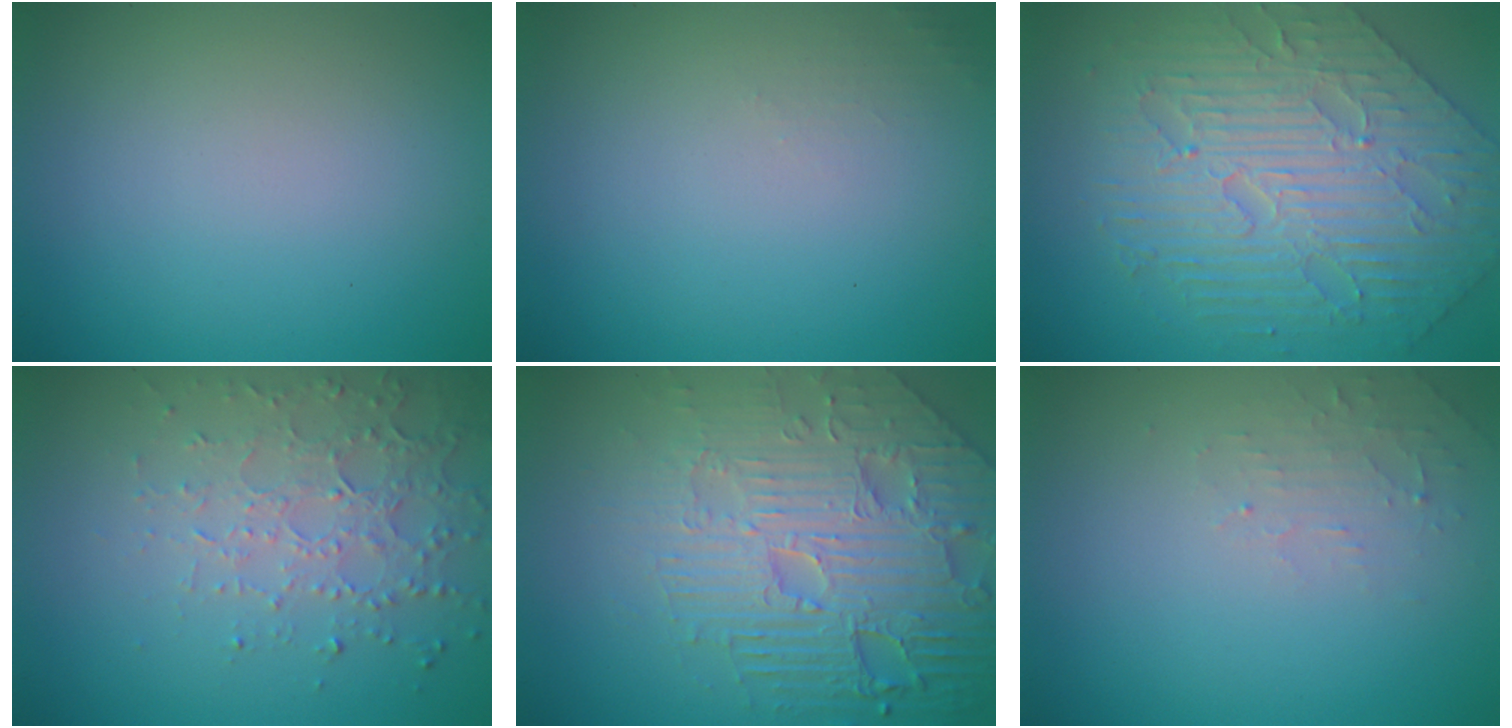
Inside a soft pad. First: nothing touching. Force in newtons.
{"total": 0.7, "press": 0.6, "slide": 0.1}
{"total": 6.4, "press": 5.4, "slide": 3.4}
{"total": 4.5, "press": 3.2, "slide": 3.2}
{"total": 8.6, "press": 6.3, "slide": 5.9}
{"total": 1.6, "press": 1.5, "slide": 0.3}